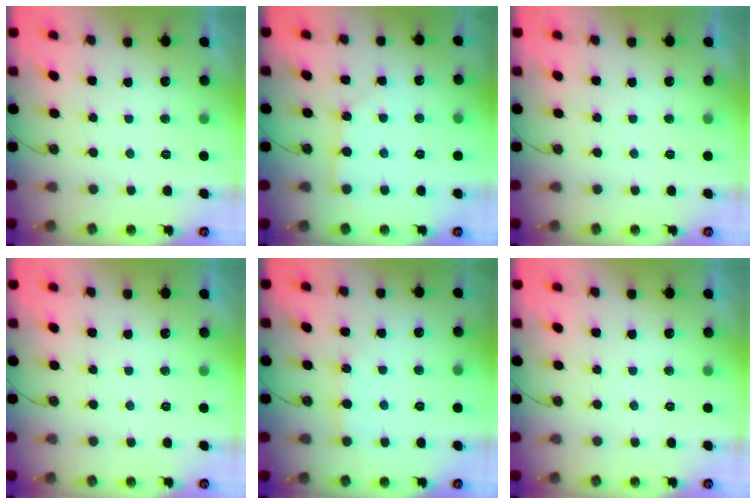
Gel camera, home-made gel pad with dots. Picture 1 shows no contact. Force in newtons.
{"total": 4.1, "press": 4.1, "slide": 0.5}
{"total": 0.0}
{"total": 0.0}
{"total": 4.0, "press": 4.0, "slide": 0.2}
{"total": 0.0}